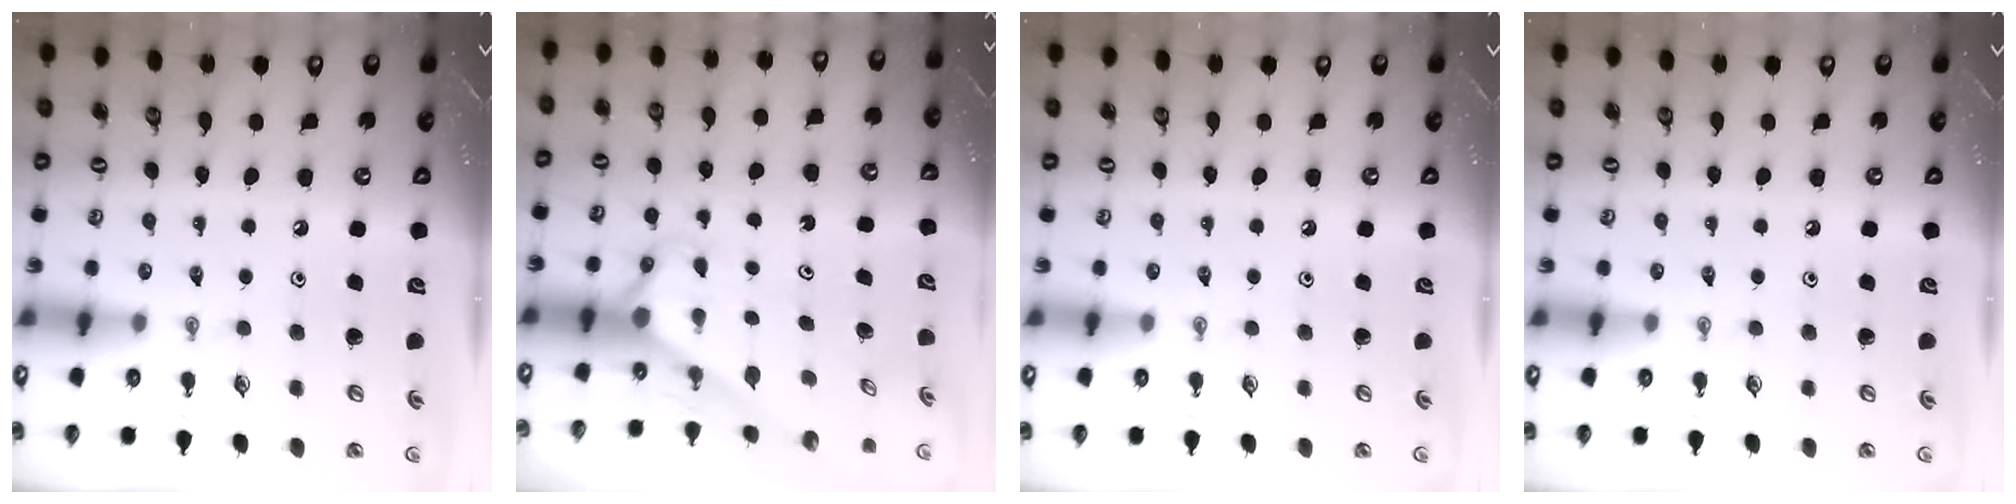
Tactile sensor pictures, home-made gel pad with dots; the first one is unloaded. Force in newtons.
{"total": 2.6, "press": 2.6, "slide": 0.0}
{"total": 0.0}
{"total": 0.0}